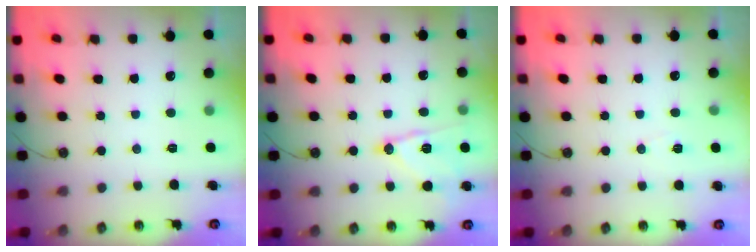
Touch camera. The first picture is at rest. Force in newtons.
{"total": 12.1, "press": 11.9, "slide": 2.0}
{"total": 4.9, "press": 4.3, "slide": 2.5}